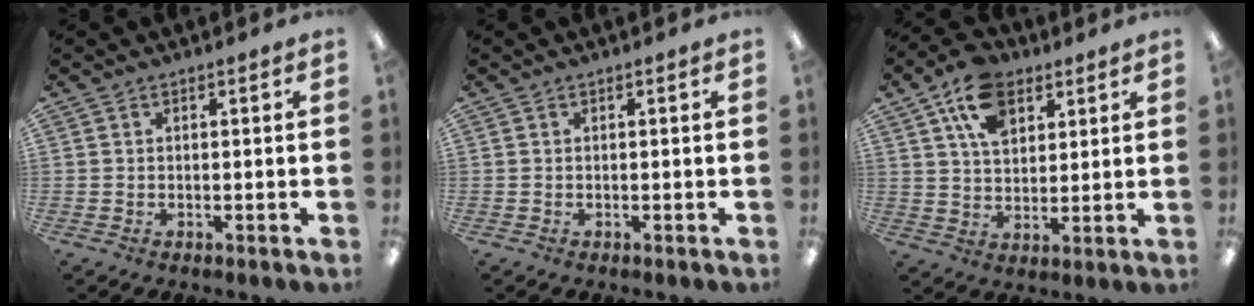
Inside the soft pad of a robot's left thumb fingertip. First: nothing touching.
{"total": 0.0}
{"total": 12.2, "force": [6.9, 7.6, 6.7], "torque": [-0.119, -0.009, 0.126]}